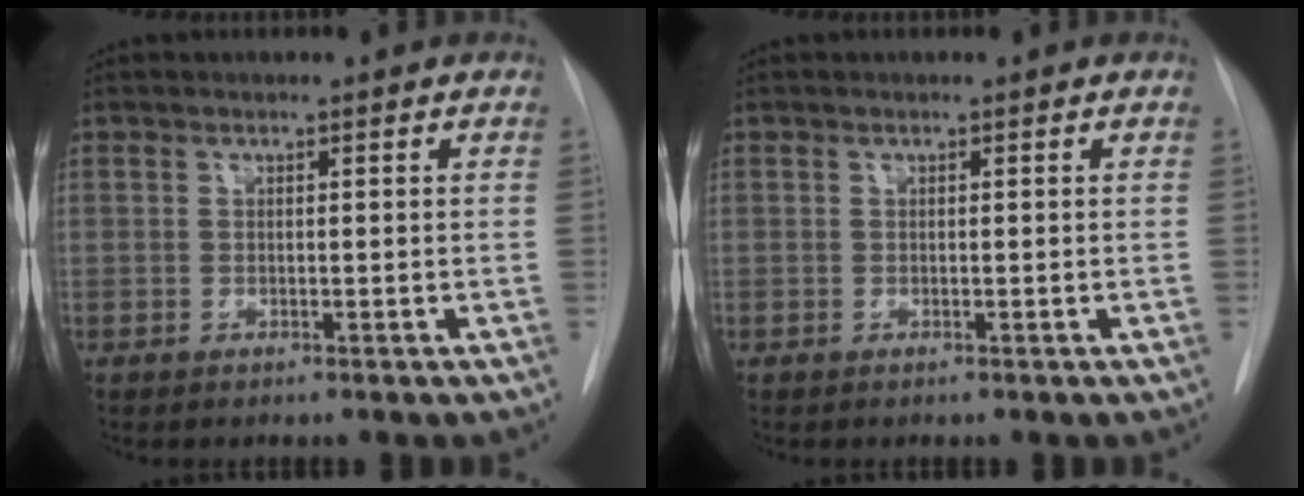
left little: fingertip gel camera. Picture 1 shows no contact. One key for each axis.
{"total": 0.0}